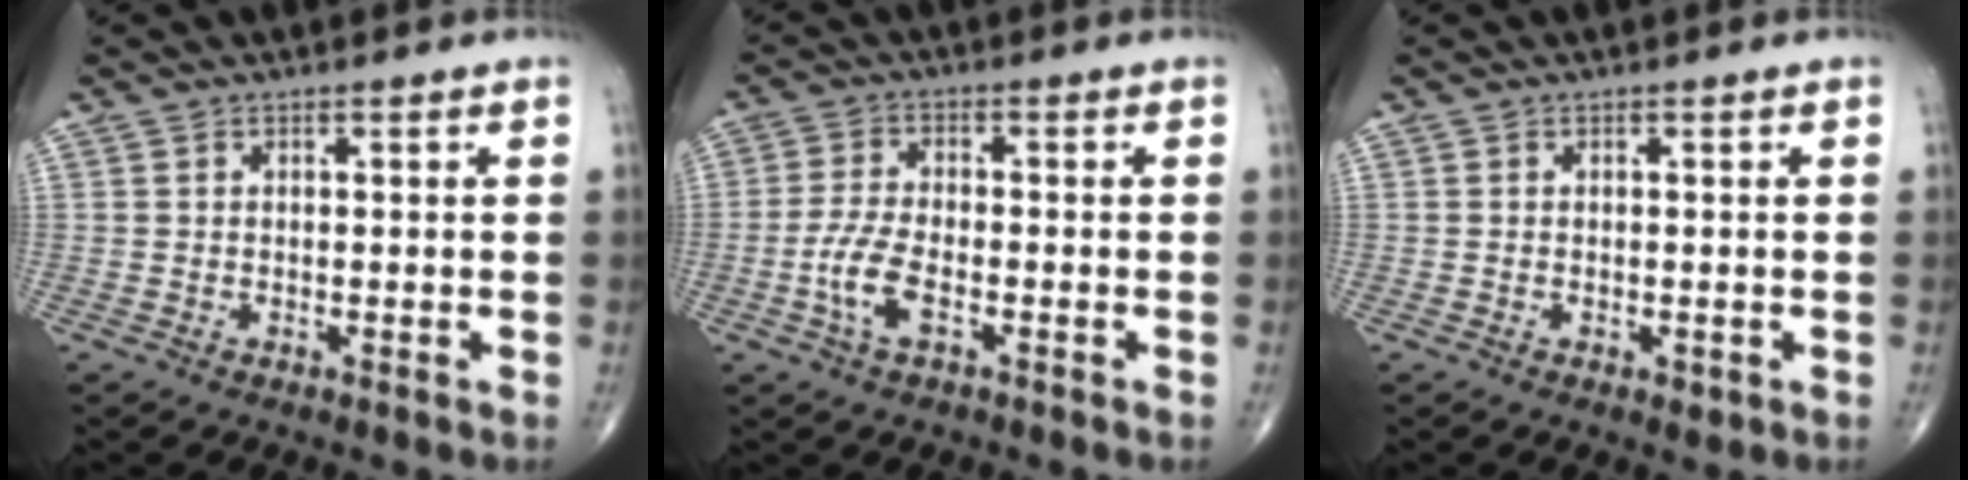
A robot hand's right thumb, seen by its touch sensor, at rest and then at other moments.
{"total": 6.3, "force": [-2.3, 2.8, 5.2], "torque": [-0.117, 0.013, -0.046]}
{"total": 1.2, "force": [-0.3, 0.7, 0.9], "torque": [-0.015, -0.004, -0.002]}